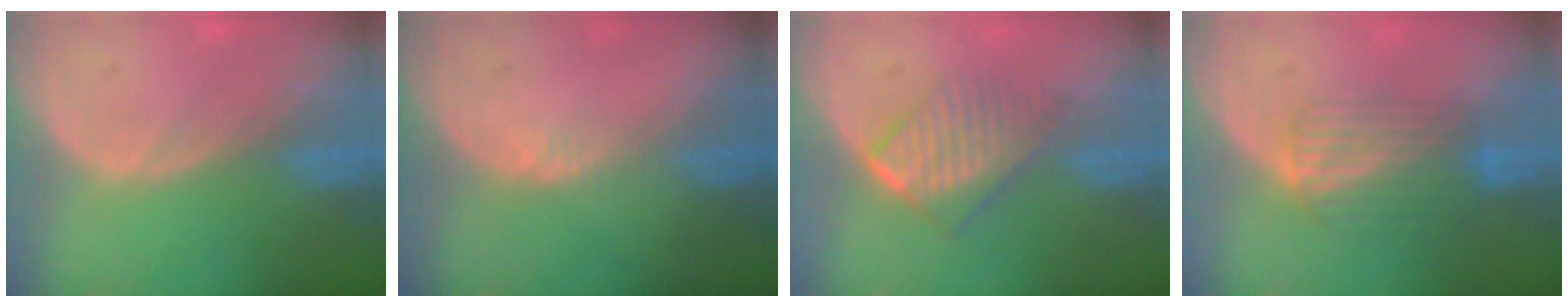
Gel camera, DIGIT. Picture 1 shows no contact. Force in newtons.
{"total": 1.2, "press": 0.9, "slide": 0.8}
{"total": 6.8, "press": 5.9, "slide": 3.4}
{"total": 6.8, "press": 5.9, "slide": 3.4}